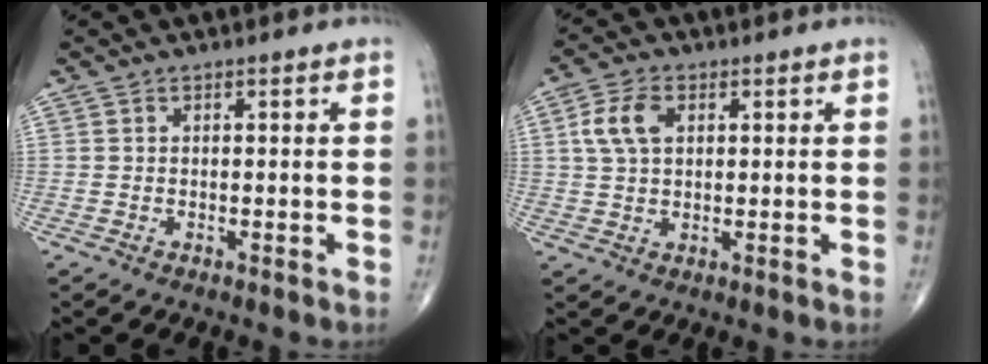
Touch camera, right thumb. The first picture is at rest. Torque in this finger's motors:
{"motor_torque": [-0.23, 0.38, 0.62, 0.20, 0.05]}